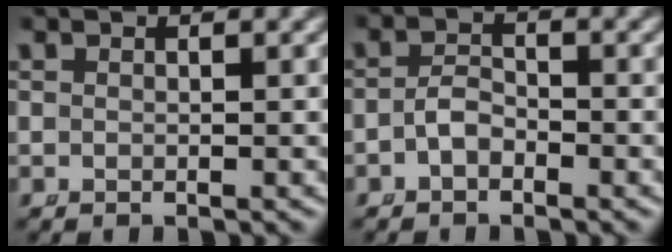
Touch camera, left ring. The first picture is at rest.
{"total": 2.1, "force": [-1.4, 1.2, 0.9], "torque": [-0.024, -0.010, -0.021]}